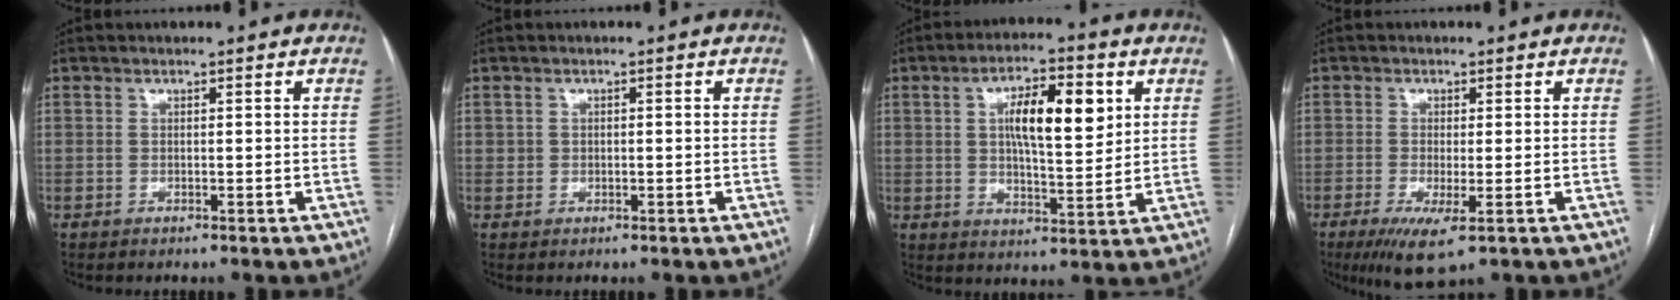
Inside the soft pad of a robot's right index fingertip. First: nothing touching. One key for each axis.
{"total": 0.7, "fx": 0.0, "fy": 0.7, "fz": 0.4, "tx": -0.011, "ty": 0.010, "tz": 0.003}
{"total": 10.8, "fx": 3.1, "fy": 3.1, "fz": 9.8, "tx": -0.166, "ty": 0.012, "tz": 0.052}
{"total": 6.1, "fx": -3.1, "fy": 1.1, "fz": 5.2, "tx": -0.087, "ty": -0.016, "tz": -0.045}